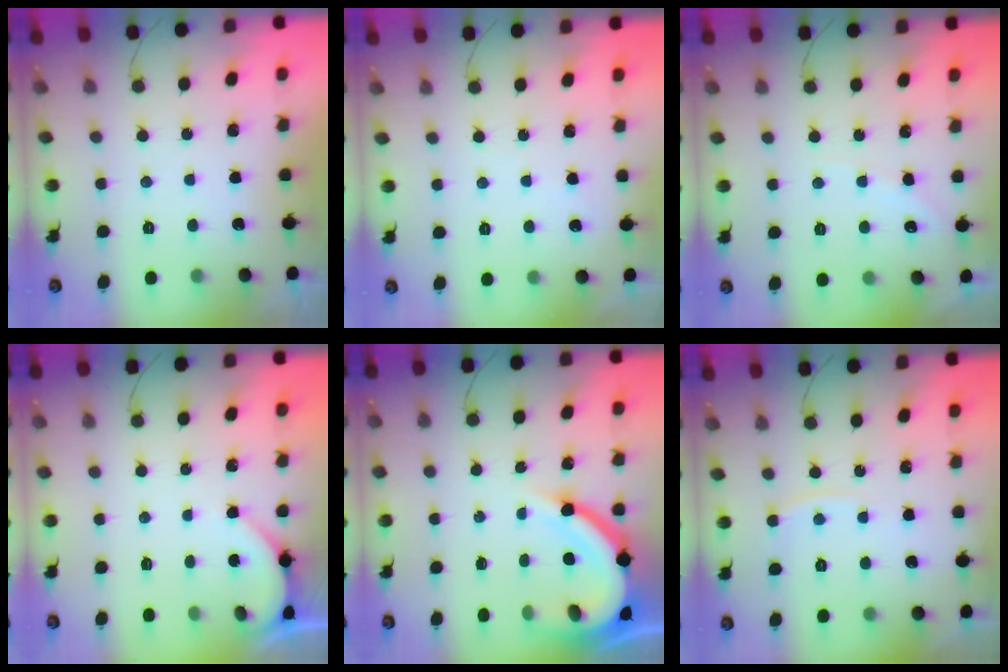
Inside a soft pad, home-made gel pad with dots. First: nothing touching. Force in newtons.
{"total": 3.0, "press": 3.0, "slide": 0.3}
{"total": 3.5, "press": 3.5, "slide": 0.5}
{"total": 2.2, "press": 2.2, "slide": 0.3}
{"total": 13.3, "press": 13.2, "slide": 1.5}
{"total": 5.0, "press": 5.0, "slide": 0.5}